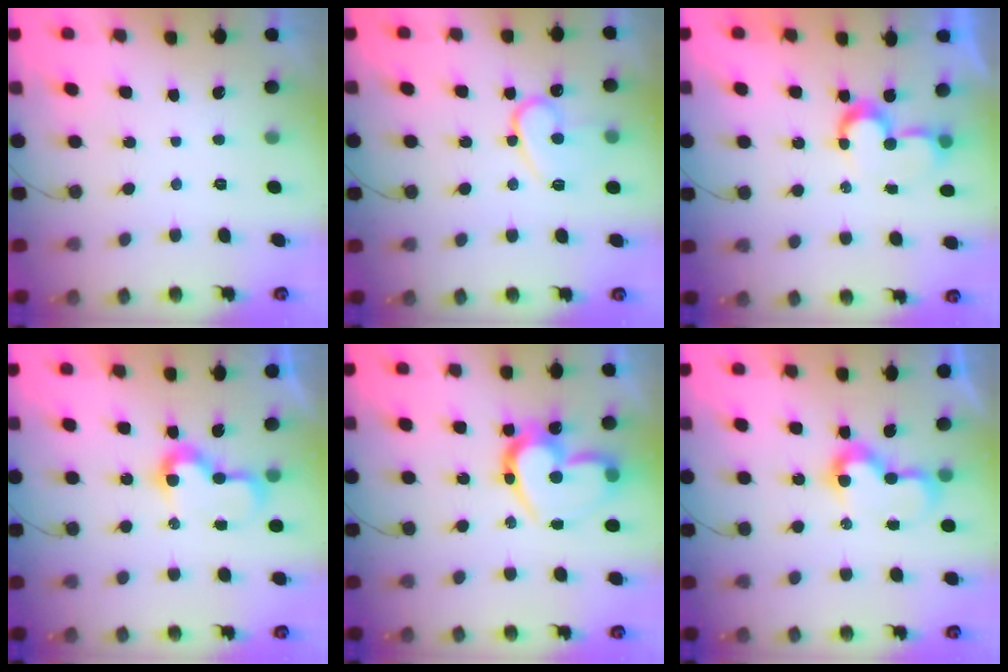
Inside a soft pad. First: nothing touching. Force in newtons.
{"total": 12.9, "press": 12.8, "slide": 1.3}
{"total": 9.1, "press": 9.0, "slide": 0.6}
{"total": 8.5, "press": 8.5, "slide": 0.1}
{"total": 19.8, "press": 19.7, "slide": 1.7}
{"total": 8.1, "press": 8.1, "slide": 0.1}